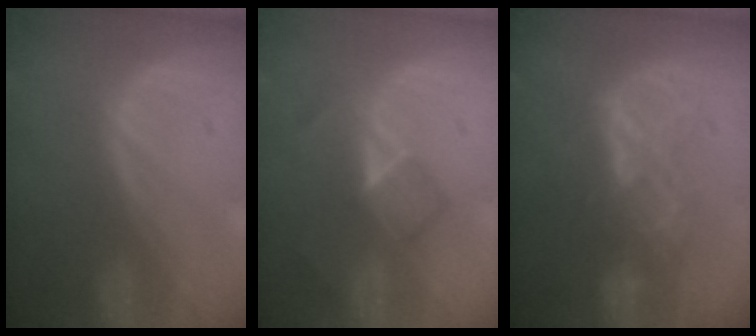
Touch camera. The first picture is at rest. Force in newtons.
{"total": 5.1, "press": 4.5, "slide": 2.5}
{"total": 6.6, "press": 6.4, "slide": 1.5}